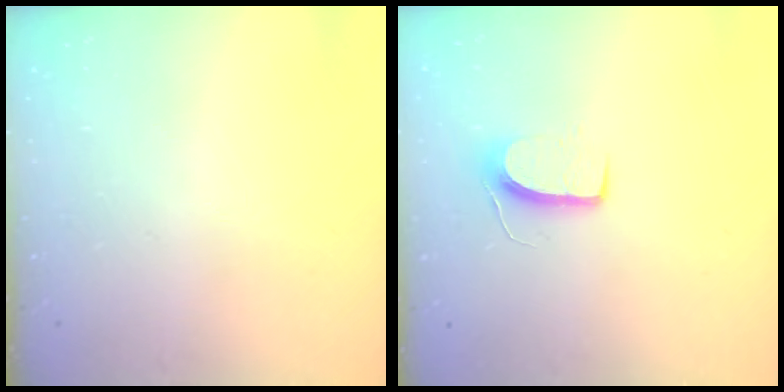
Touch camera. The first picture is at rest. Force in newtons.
{"total": 6.7, "press": 6.7, "slide": 0.5}